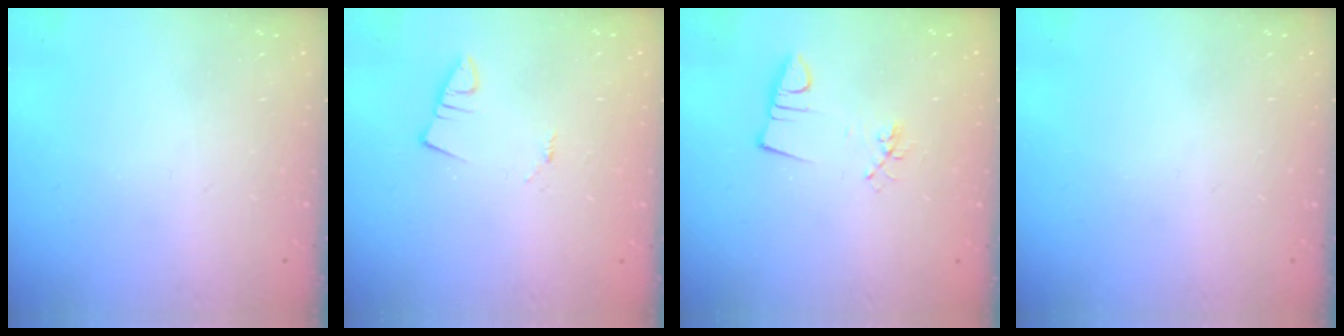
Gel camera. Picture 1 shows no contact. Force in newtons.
{"total": 1.0, "press": 1.0, "slide": 0.1}
{"total": 3.3, "press": 1.9, "slide": 2.8}
{"total": 0.0}